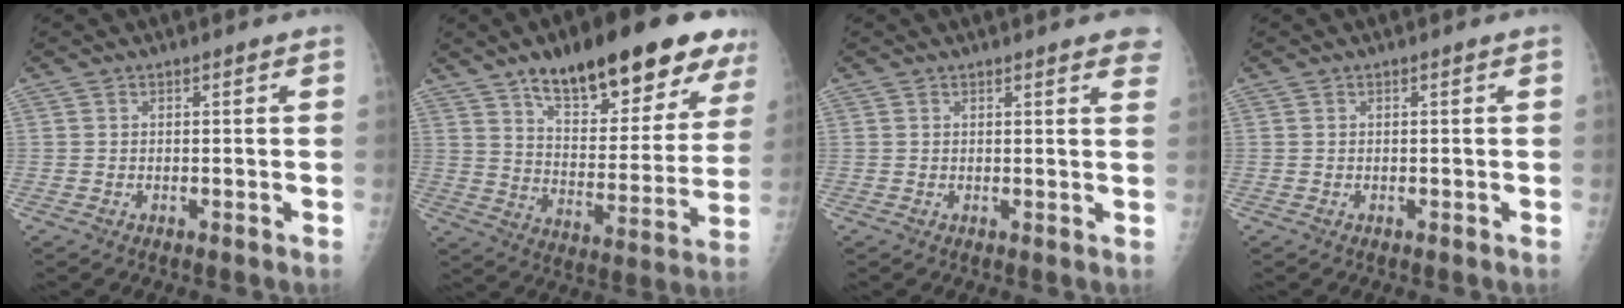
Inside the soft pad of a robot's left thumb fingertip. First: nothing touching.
{"total": 24.7, "force": [15.5, 8.7, 17.2], "torque": [-0.206, -0.044, 0.233]}
{"total": 5.6, "force": [4.5, 1.3, 3.2], "torque": [-0.021, -0.008, 0.038]}
{"total": 0.0}